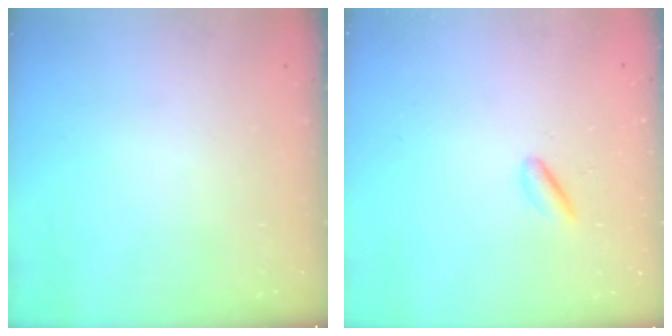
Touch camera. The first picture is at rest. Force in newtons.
{"total": 2.2, "press": 2.1, "slide": 0.7}